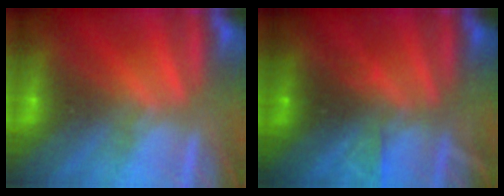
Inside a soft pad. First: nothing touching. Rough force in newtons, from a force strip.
{"total": 3.2}